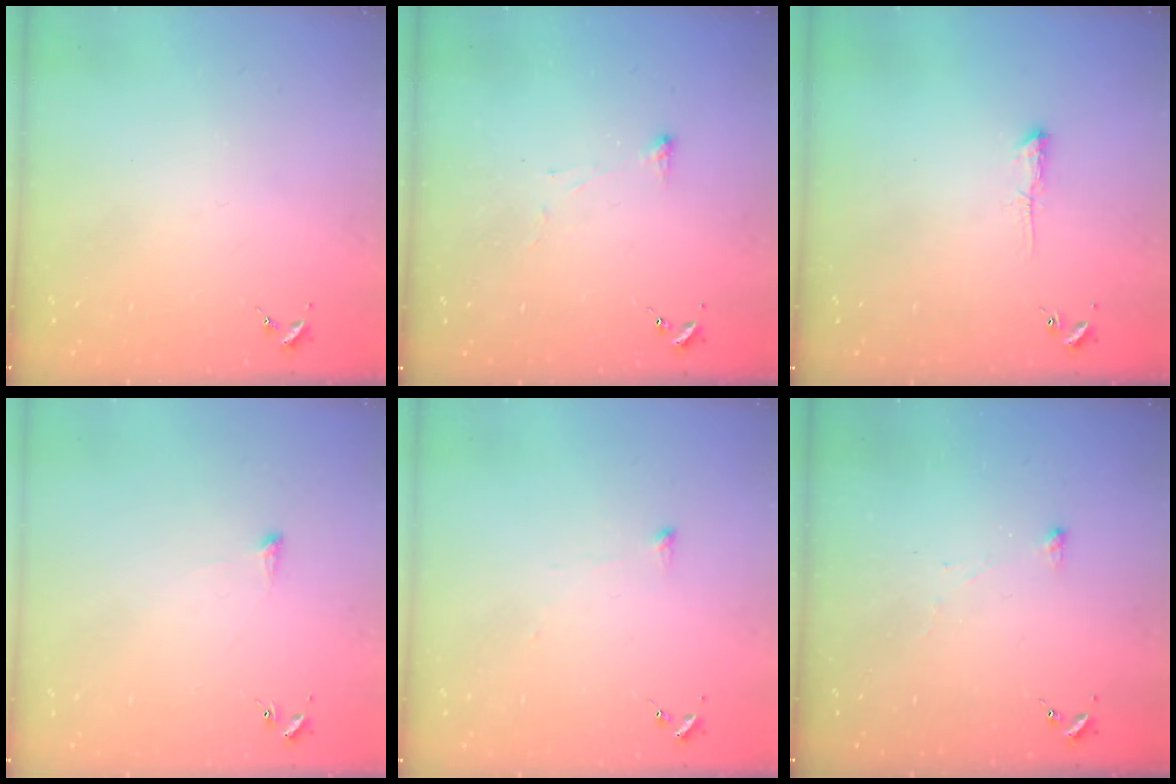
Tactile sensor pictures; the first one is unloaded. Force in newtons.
{"total": 2.9, "press": 2.8, "slide": 0.5}
{"total": 3.4, "press": 3.4, "slide": 0.6}
{"total": 3.6, "press": 3.5, "slide": 0.5}
{"total": 2.7, "press": 2.6, "slide": 0.5}
{"total": 2.9, "press": 2.9, "slide": 0.3}